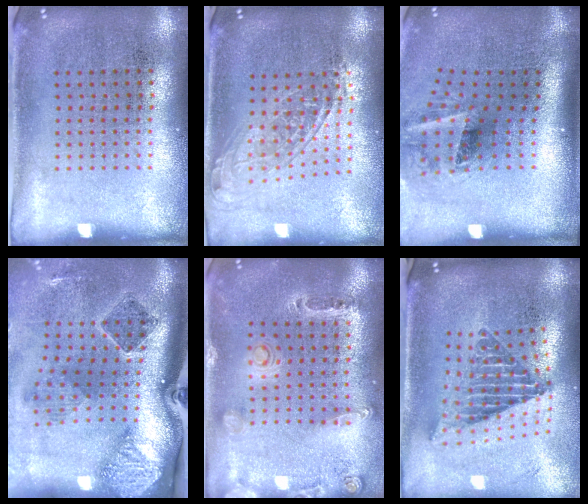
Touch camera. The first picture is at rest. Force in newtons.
{"total": 1.6, "press": 1.3, "slide": 0.9}
{"total": 1.9, "press": 1.2, "slide": 1.5}
{"total": 2.9, "press": 1.9, "slide": 2.2}
{"total": 0.6, "press": 0.6, "slide": 0.3}
{"total": 2.3, "press": 1.5, "slide": 1.7}